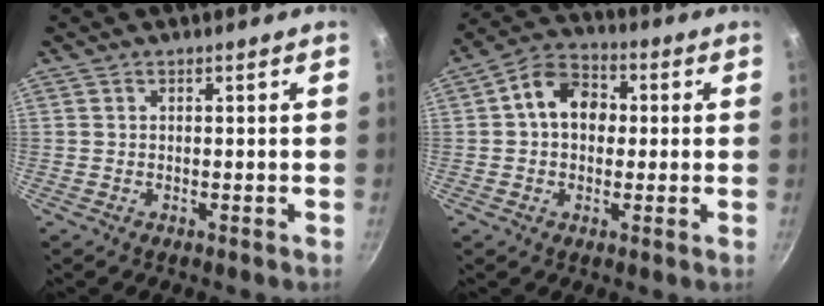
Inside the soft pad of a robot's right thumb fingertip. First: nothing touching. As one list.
[{"total": 10.1, "force": [1.1, 7.6, 6.5], "torque": [-0.073, 0.025, -0.001]}]